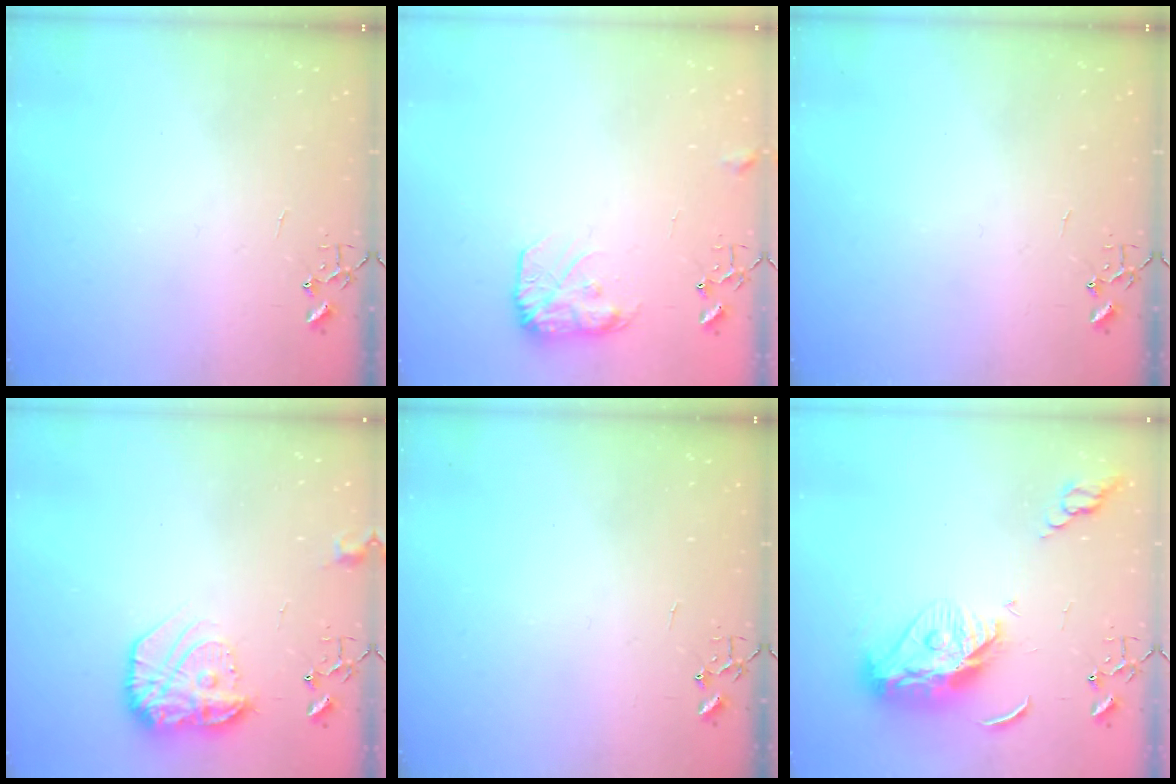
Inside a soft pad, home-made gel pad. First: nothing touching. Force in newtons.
{"total": 10.8, "press": 10.8, "slide": 0.4}
{"total": 0.0}
{"total": 15.1, "press": 15.0, "slide": 1.0}
{"total": 0.0}
{"total": 13.4, "press": 13.4, "slide": 1.2}